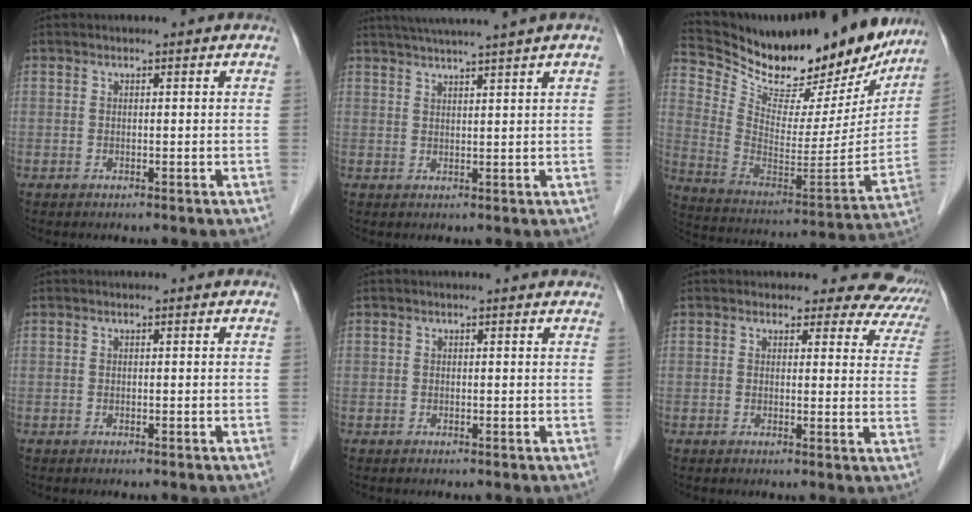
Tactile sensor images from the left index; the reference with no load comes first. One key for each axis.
{"total": 8.9, "fx": 7.5, "fy": -1.4, "fz": 4.6, "tx": -0.070, "ty": 0.021, "tz": 0.103}
{"total": 28.1, "fx": 24.7, "fy": 7.2, "fz": 11.4, "tx": -0.193, "ty": -0.045, "tz": 0.358}
{"total": 0.0}
{"total": 3.7, "fx": 3.4, "fy": 1.0, "fz": 1.0, "tx": -0.013, "ty": 0.018, "tz": 0.031}
{"total": 12.1, "fx": 11.1, "fy": 4.6, "fz": 1.4, "tx": 0.026, "ty": -0.041, "tz": 0.084}